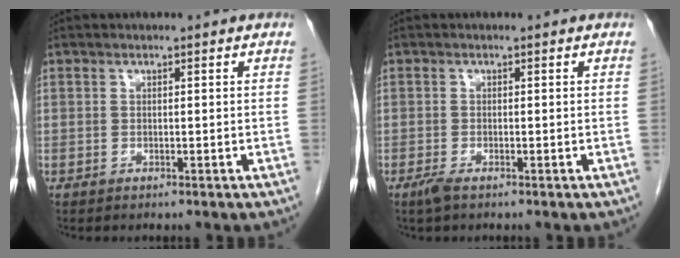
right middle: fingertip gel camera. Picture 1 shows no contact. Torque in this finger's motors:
{"motor_torque": [0.36, -0.16, 0.03, 0.03]}